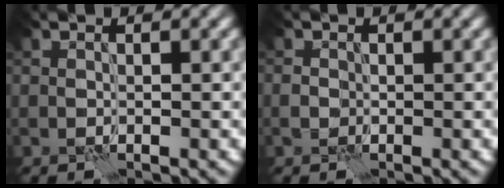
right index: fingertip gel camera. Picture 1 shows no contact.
{"total": 0.8, "force": [-0.2, 0.7, 0.3], "torque": [-0.008, -0.001, -0.007]}